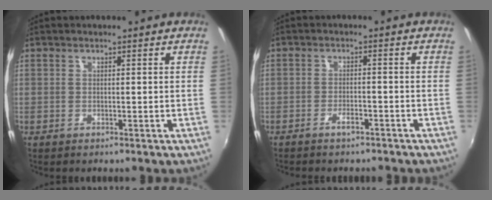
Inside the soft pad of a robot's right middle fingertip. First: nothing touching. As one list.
[{"total": 2.6, "force": [-2.2, 0.7, 1.2], "torque": [-0.033, 0.003, -0.036]}]